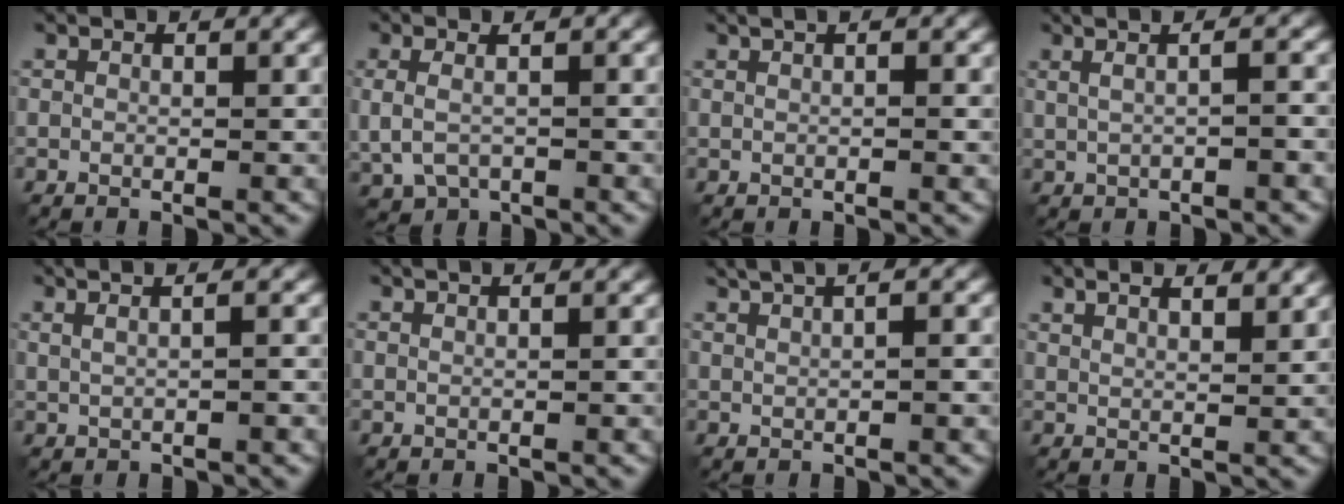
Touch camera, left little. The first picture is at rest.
{"total": 2.8, "force": [-0.1, 1.4, 2.5], "torque": [-0.050, -0.006, 0.004]}
{"total": 2.9, "force": [1.1, 1.3, 2.3], "torque": [-0.020, 0.018, 0.000]}
{"total": 5.6, "force": [1.8, 2.5, 4.7], "torque": [-0.058, 0.032, 0.012]}
{"total": 5.4, "force": [2.3, 2.6, 4.2], "torque": [-0.048, 0.038, 0.015]}
{"total": 2.3, "force": [1.3, 1.0, 1.6], "torque": [-0.012, 0.014, 0.000]}
{"total": 5.5, "force": [2.4, 2.2, 4.4], "torque": [-0.060, 0.029, 0.029]}
{"total": 6.4, "force": [4.2, 2.5, 4.0], "torque": [-0.034, 0.034, 0.028]}